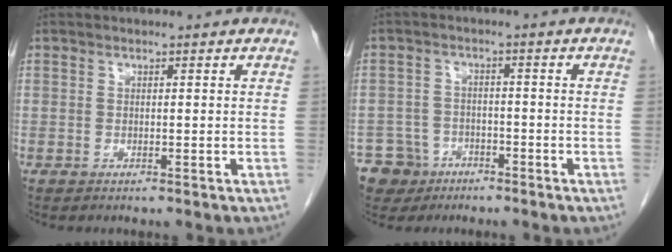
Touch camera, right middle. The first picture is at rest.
{"total": 6.2, "force": [-4.0, 4.8, 0.4], "torque": [-0.008, 0.005, -0.066]}